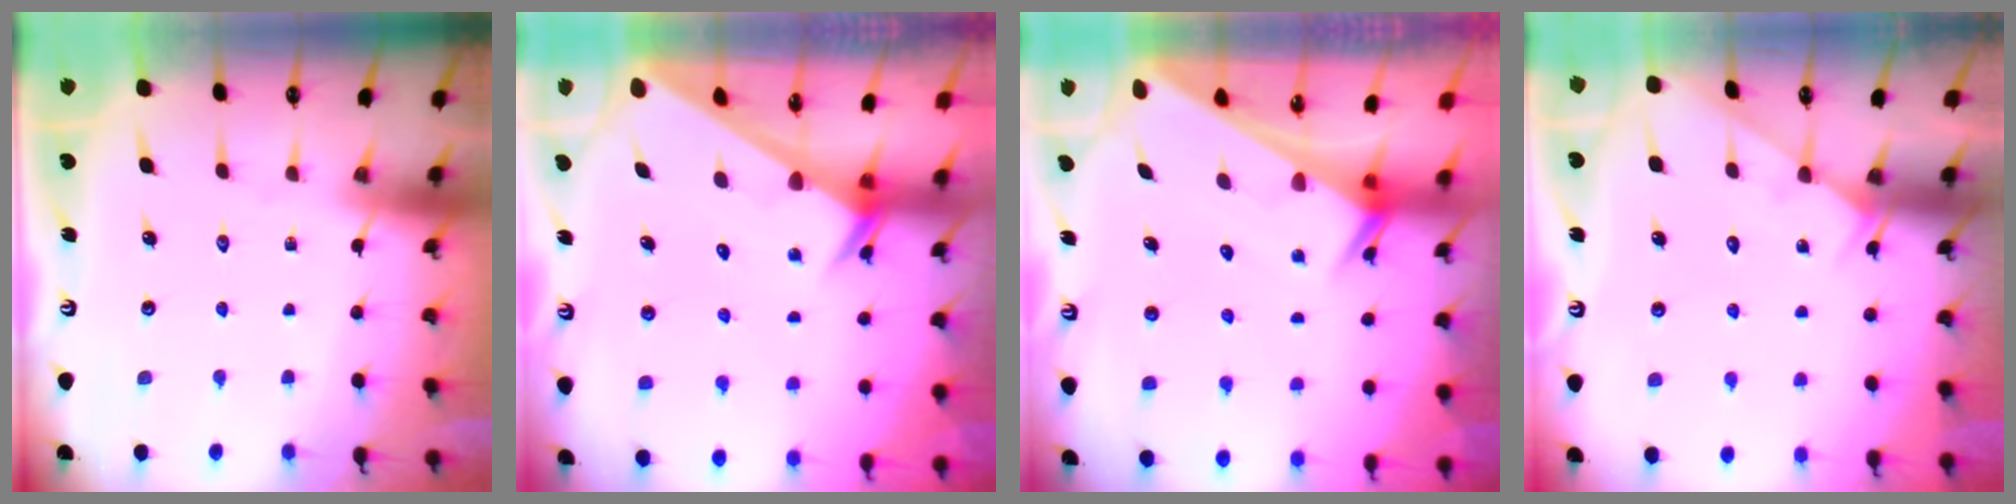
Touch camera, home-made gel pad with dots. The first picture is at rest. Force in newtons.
{"total": 2.3, "press": 2.3, "slide": 0.1}
{"total": 2.5, "press": 2.5, "slide": 0.1}
{"total": 5.6, "press": 5.6, "slide": 0.6}